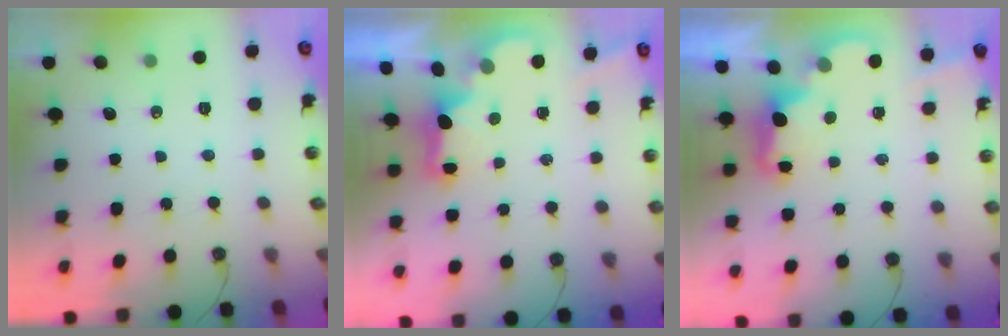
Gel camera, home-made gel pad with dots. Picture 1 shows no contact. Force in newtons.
{"total": 2.1, "press": 1.9, "slide": 0.8}
{"total": 2.6, "press": 2.5, "slide": 0.6}